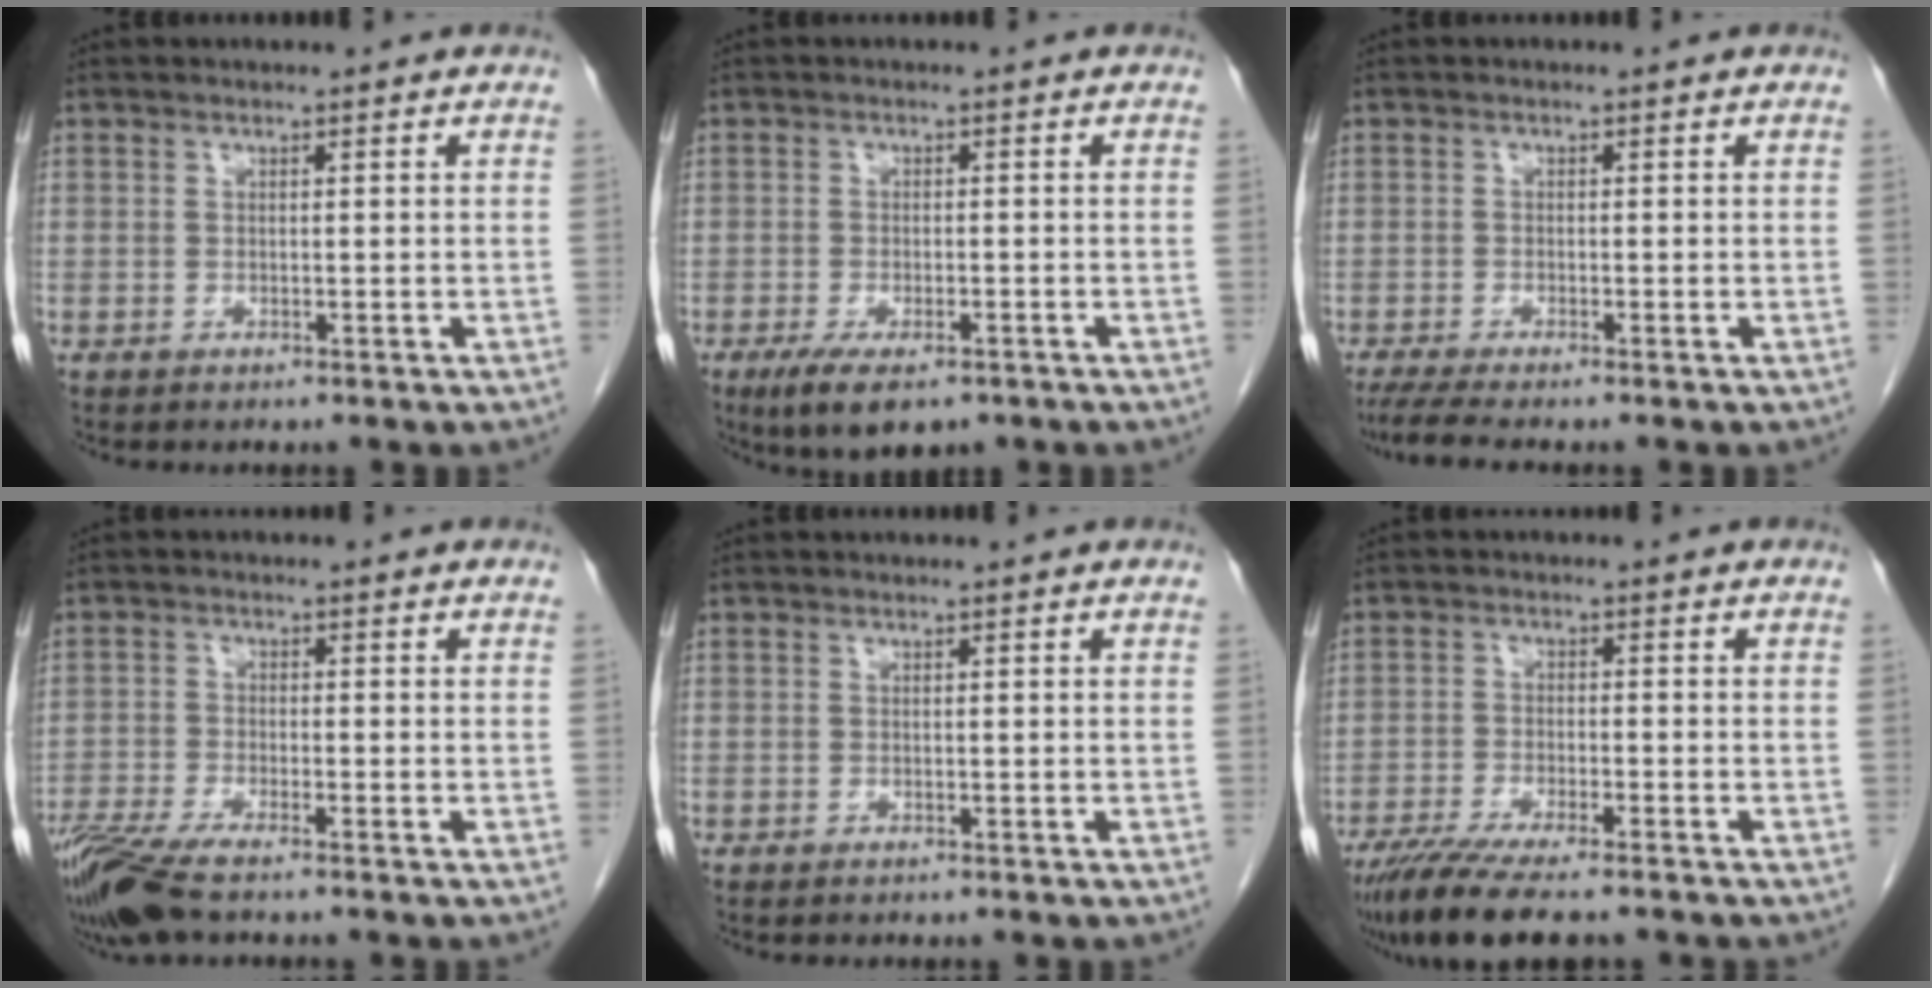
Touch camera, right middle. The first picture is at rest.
{"total": 6.7, "force": [-4.4, 2.5, 4.3], "torque": [-0.074, -0.012, -0.070]}
{"total": 3.8, "force": [-3.1, -0.3, 2.1], "torque": [-0.041, -0.012, -0.058]}
{"total": 8.4, "force": [-6.5, 1.2, 5.2], "torque": [-0.101, -0.022, -0.120]}
{"total": 0.0}
{"total": 11.1, "force": [-9.0, 1.5, 6.4], "torque": [-0.100, -0.024, -0.145]}